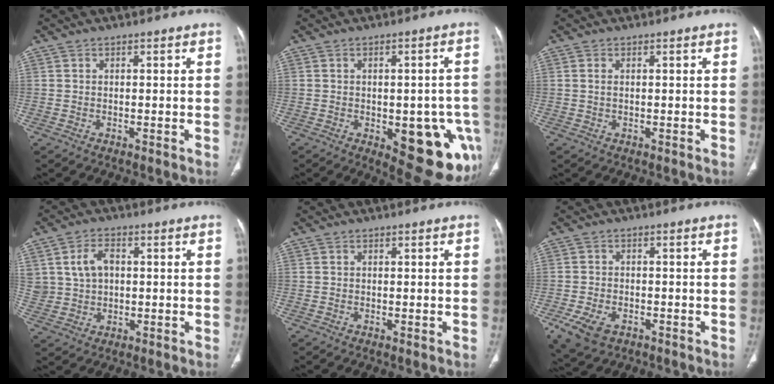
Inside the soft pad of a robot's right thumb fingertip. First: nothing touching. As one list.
[{"total": 16.5, "force": [-5.6, 7.6, 13.6], "torque": [-0.113, 0.012, -0.048]}, {"total": 1.0, "force": [0.3, 0.5, 0.8], "torque": [-0.020, 0.003, 0.008]}, {"total": 7.2, "force": [1.6, 5.3, 4.6], "torque": [-0.072, 0.002, 0.037]}, {"total": 0.0}, {"total": 7.4, "force": [-3.7, 4.5, 4.5], "torque": [-0.094, 0.006, -0.057]}]